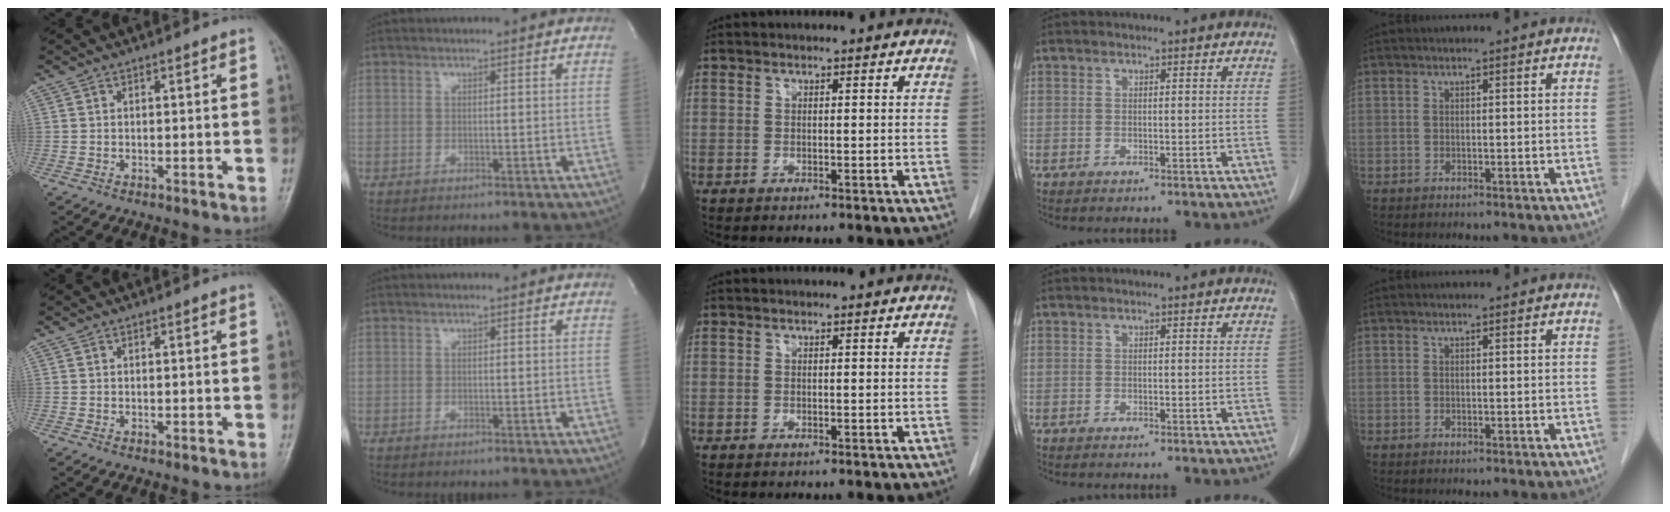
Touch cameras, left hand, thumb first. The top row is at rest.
{}